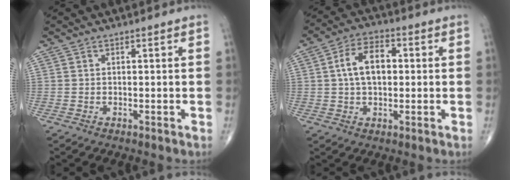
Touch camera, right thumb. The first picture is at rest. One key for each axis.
{"total": 9.0, "fx": 0.9, "fy": 5.4, "fz": 7.1, "tx": -0.119, "ty": 0.019, "tz": 0.011}